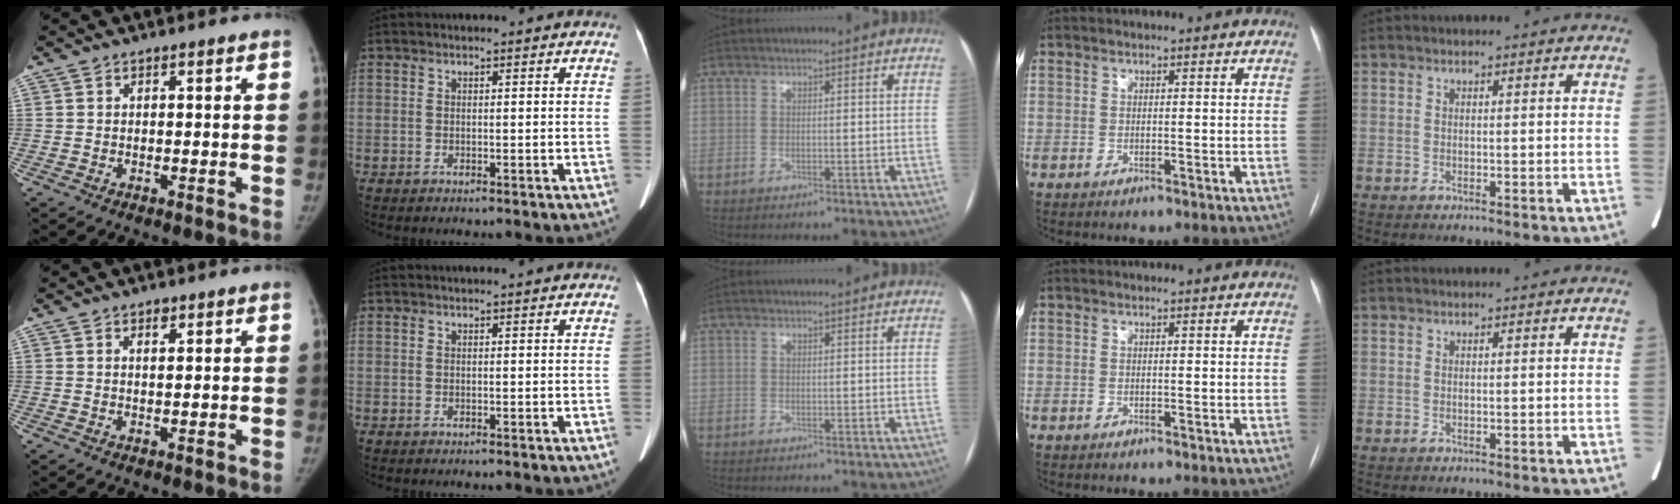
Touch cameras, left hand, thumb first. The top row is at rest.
{"thumb": {"total": 1.7, "force": [1.0, 0.8, 1.1], "torque": [-0.012, -0.004, 0.016]}, "index": {"total": 2.2, "force": [2.1, 0.1, 0.9], "torque": [-0.008, 0.001, 0.019]}}